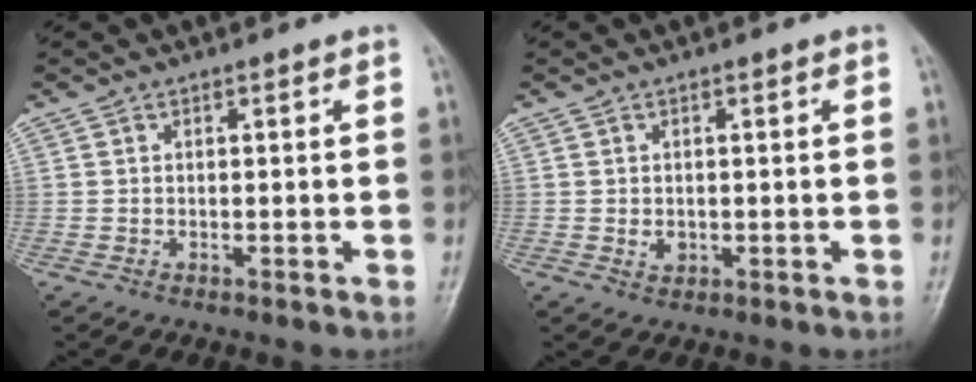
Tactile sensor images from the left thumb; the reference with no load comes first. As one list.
[{"total": 1.7, "force": [-0.1, 1.5, 0.8], "torque": [-0.002, 0.001, 0.001]}]